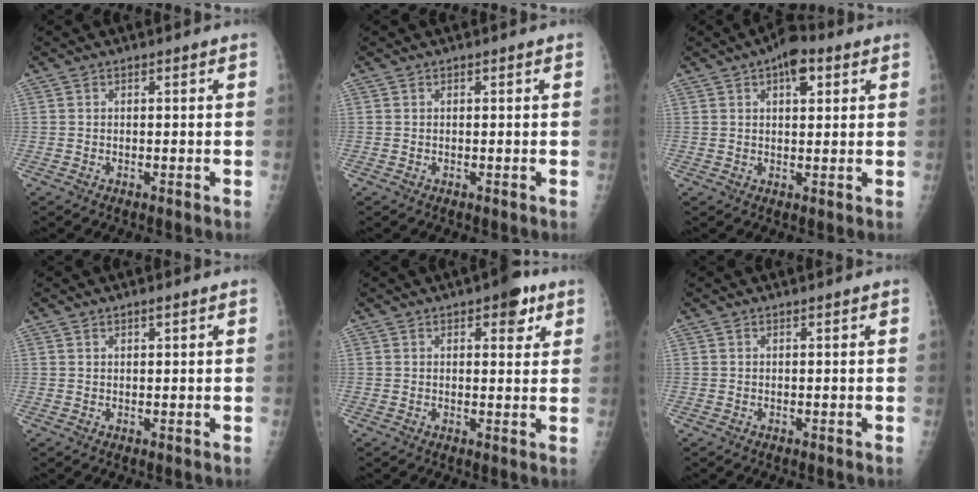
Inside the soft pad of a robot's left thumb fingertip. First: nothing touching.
{"total": 0.0}
{"total": 6.3, "force": [3.0, 3.0, 4.7], "torque": [-0.048, -0.002, 0.038]}
{"total": 0.9, "force": [0.6, 0.3, 0.5], "torque": [-0.004, -0.003, 0.010]}
{"total": 5.6, "force": [3.0, 2.6, 3.9], "torque": [-0.026, -0.010, 0.032]}
{"total": 0.0}